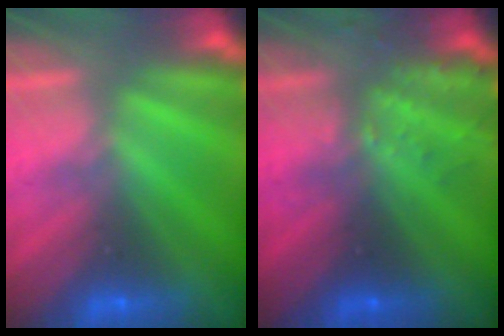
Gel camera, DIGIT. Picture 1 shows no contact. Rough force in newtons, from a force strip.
{"total": 3.5}